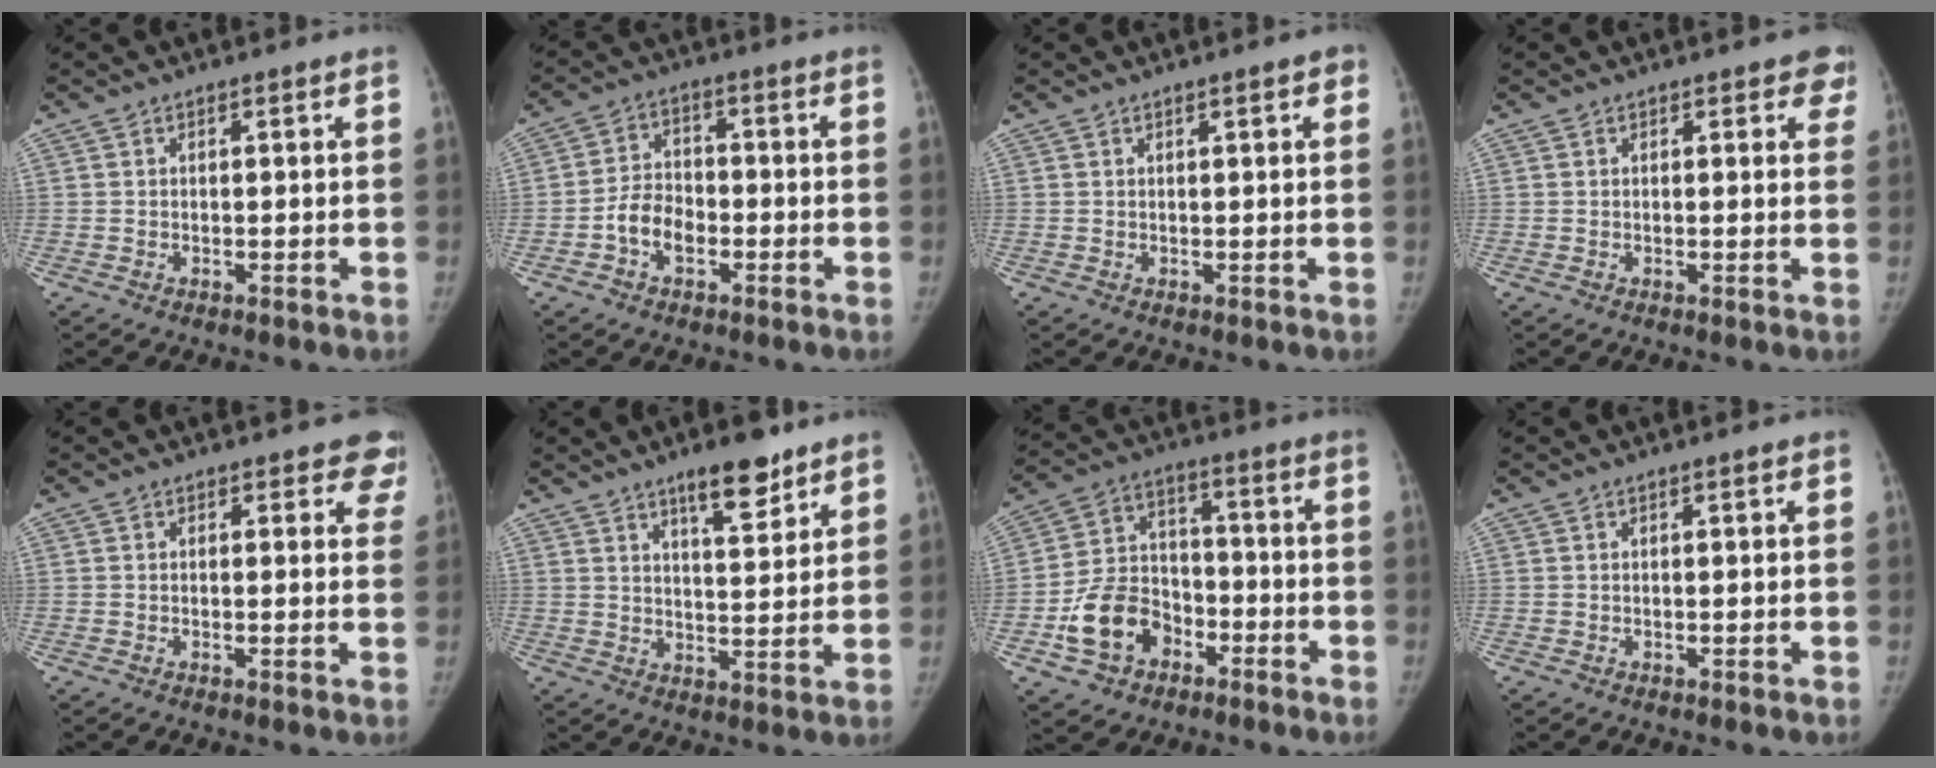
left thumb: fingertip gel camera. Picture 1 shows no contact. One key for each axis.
{"total": 6.5, "fx": -2.4, "fy": 4.4, "fz": 4.1, "tx": -0.061, "ty": 0.024, "tz": -0.051}
{"total": 1.9, "fx": 0.9, "fy": 0.5, "fz": 1.6, "tx": -0.016, "ty": 0.002, "tz": 0.009}
{"total": 3.6, "fx": 2.5, "fy": 1.8, "fz": 1.8, "tx": 0.013, "ty": -0.006, "tz": 0.016}
{"total": 5.2, "fx": 4.2, "fy": 2.6, "fz": 1.6, "tx": 0.026, "ty": -0.017, "tz": 0.027}
{"total": 9.2, "fx": 6.5, "fy": 2.9, "fz": 5.9, "tx": -0.067, "ty": -0.042, "tz": 0.100}
{"total": 12.6, "fx": -5.5, "fy": 9.4, "fz": 6.4, "tx": -0.092, "ty": 0.038, "tz": -0.097}
{"total": 0.6, "fx": 0.3, "fy": 0.0, "fz": 0.5, "tx": -0.007, "ty": 0.001, "tz": 0.004}